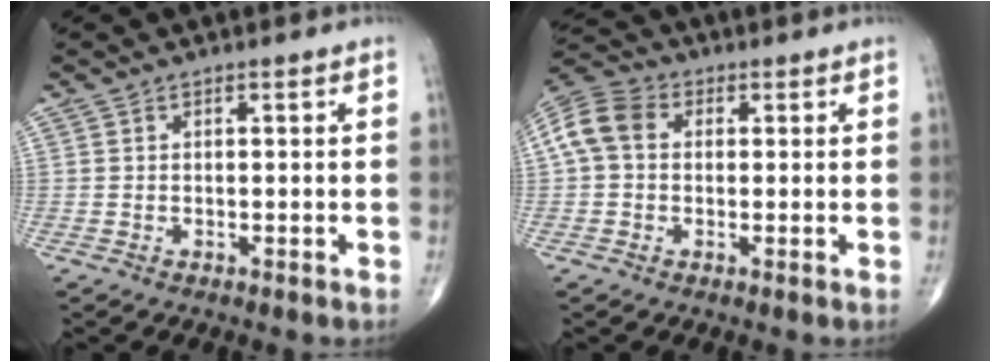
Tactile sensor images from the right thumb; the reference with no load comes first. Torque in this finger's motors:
{"motor_torque": [-0.15, 0.21, 0.05, -0.02, 0.11]}